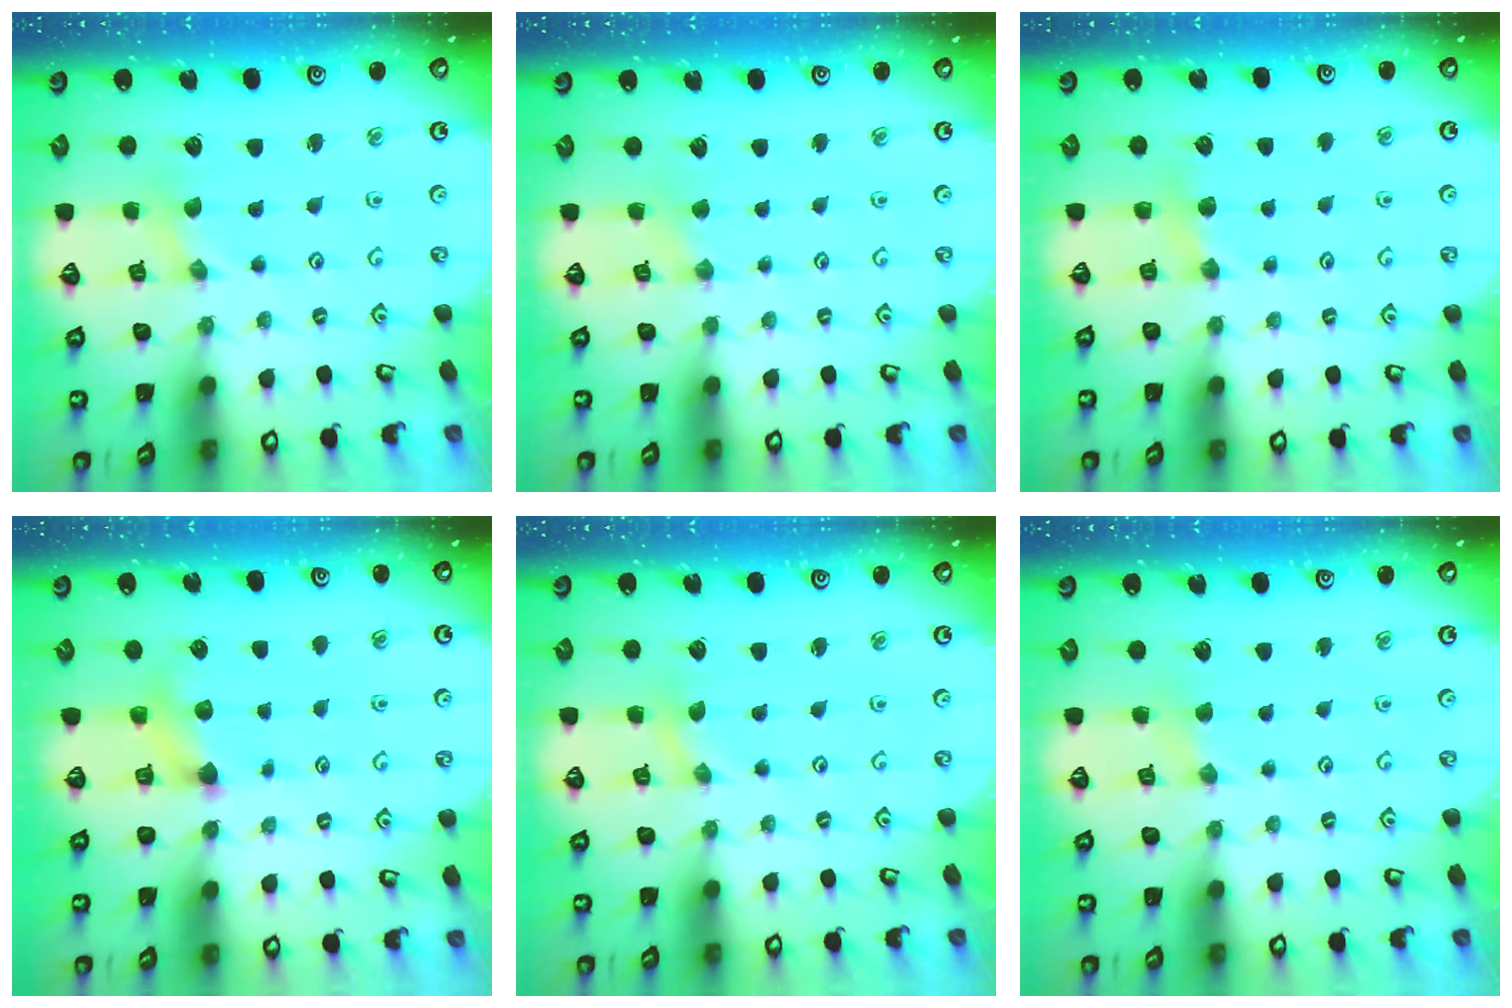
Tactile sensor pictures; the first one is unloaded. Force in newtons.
{"total": 0.8, "press": 0.8, "slide": 0.3}
{"total": 4.4, "press": 4.3, "slide": 0.6}
{"total": 5.6, "press": 5.6, "slide": 0.4}
{"total": 0.0}
{"total": 1.7, "press": 1.7, "slide": 0.2}